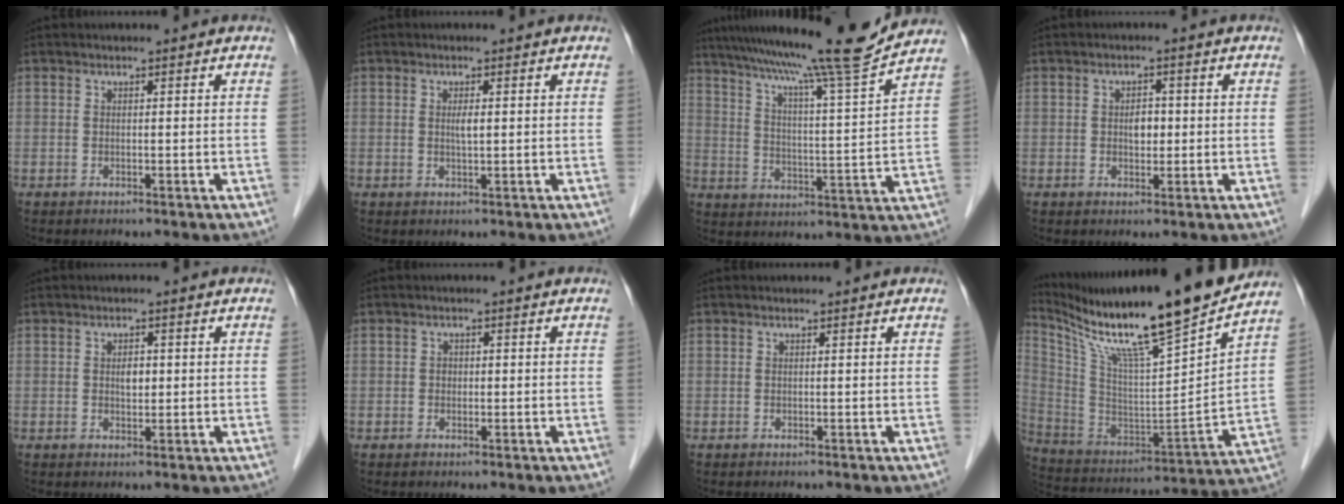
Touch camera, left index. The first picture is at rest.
{"total": 1.4, "force": [0.2, 0.1, 1.4], "torque": [-0.028, 0.000, 0.005]}
{"total": 17.4, "force": [15.2, -2.3, 8.2], "torque": [-0.139, -0.024, 0.222]}
{"total": 2.4, "force": [0.0, 1.5, 1.9], "torque": [-0.031, 0.004, 0.002]}
{"total": 1.9, "force": [0.3, 1.0, 1.6], "torque": [-0.027, 0.001, 0.005]}
{"total": 1.0, "force": [0.0, 0.8, 0.5], "torque": [-0.008, 0.004, -0.002]}
{"total": 0.0}
{"total": 24.7, "force": [19.9, 0.4, 14.7], "torque": [-0.263, -0.022, 0.335]}